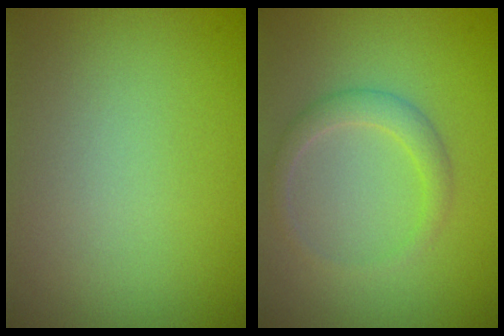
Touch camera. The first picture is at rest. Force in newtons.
{"total": 1.9, "press": 1.9, "slide": 0.1}